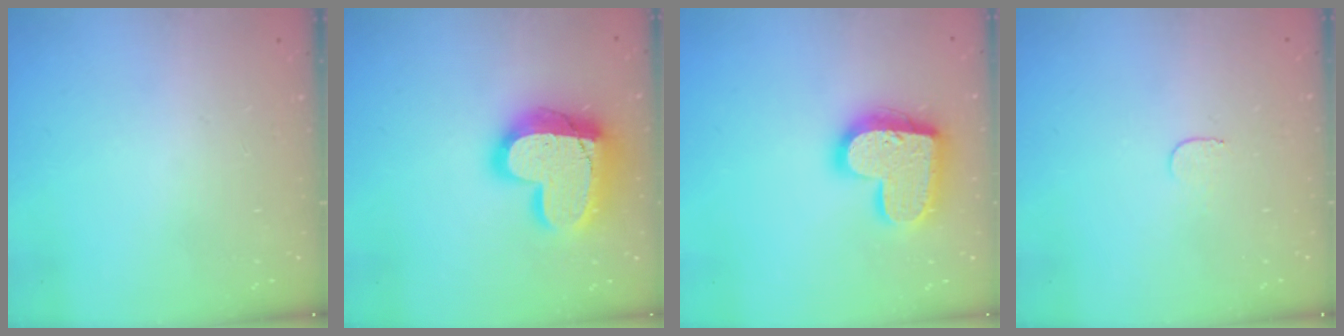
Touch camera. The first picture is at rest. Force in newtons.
{"total": 21.4, "press": 21.3, "slide": 1.7}
{"total": 20.0, "press": 20.0, "slide": 1.2}
{"total": 3.1, "press": 3.1, "slide": 0.3}